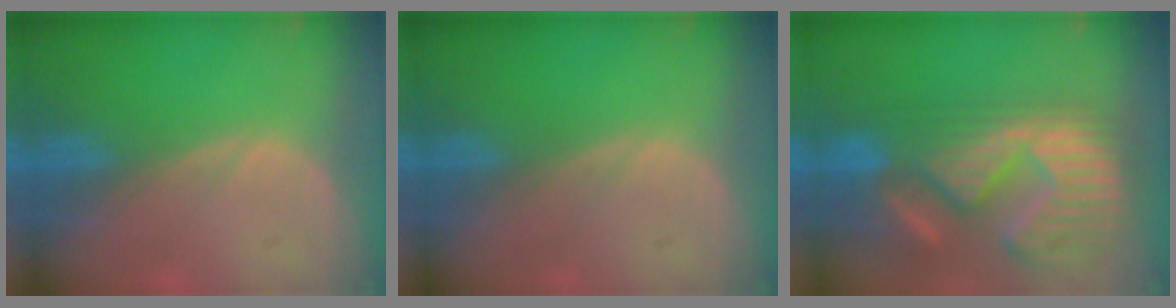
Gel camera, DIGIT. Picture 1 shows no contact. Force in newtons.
{"total": 0.0}
{"total": 15.4, "press": 12.7, "slide": 8.7}